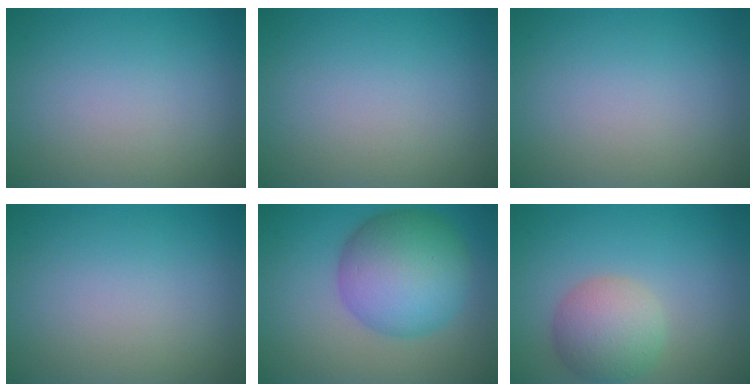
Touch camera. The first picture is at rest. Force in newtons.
{"total": 0.0}
{"total": 0.0}
{"total": 0.0}
{"total": 9.1, "press": 9.1, "slide": 0.2}
{"total": 4.7, "press": 4.7, "slide": 0.1}